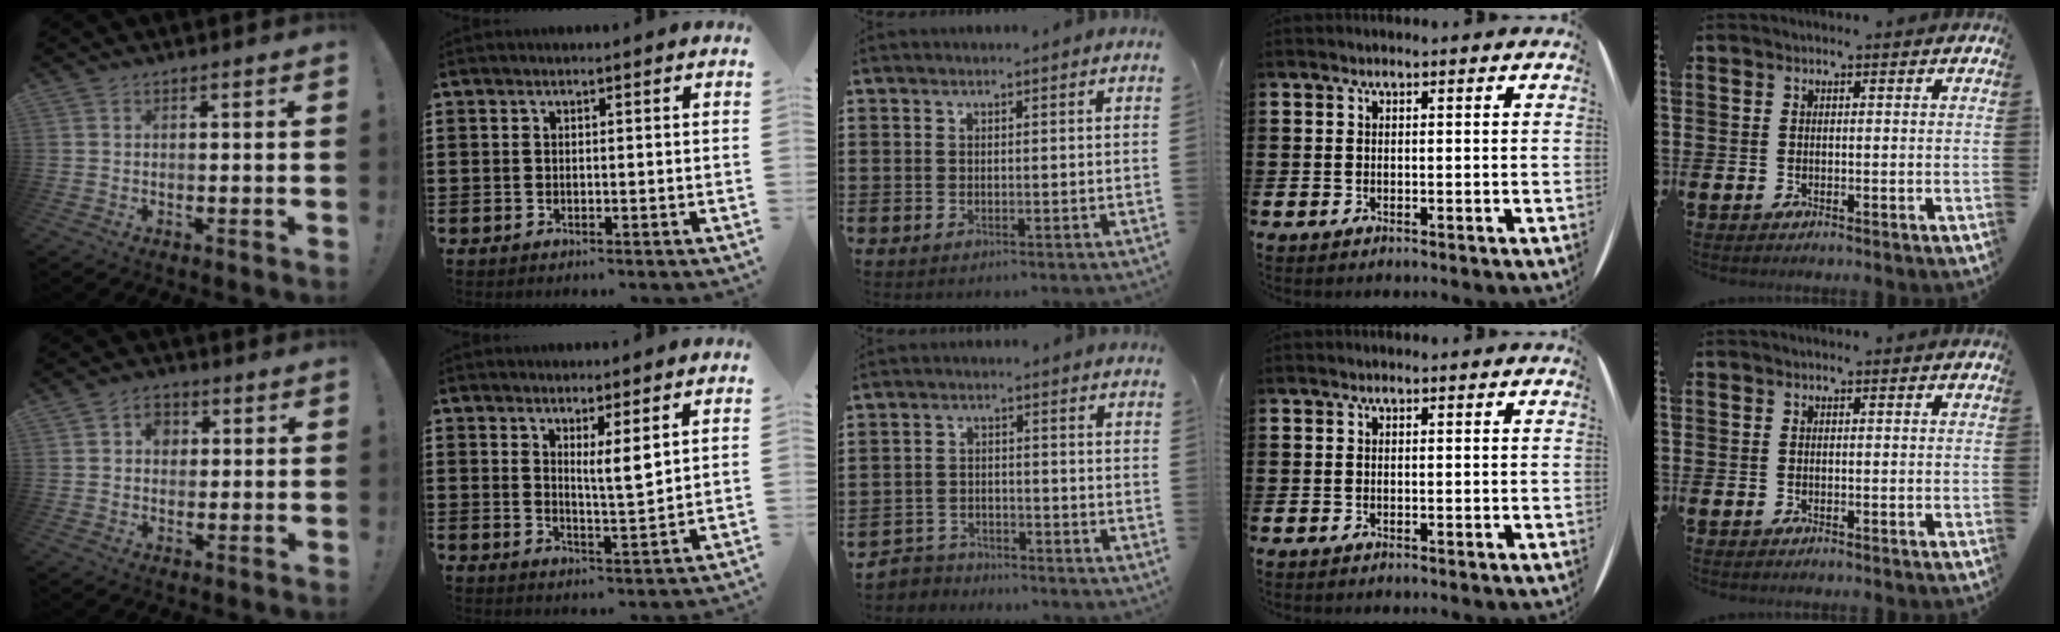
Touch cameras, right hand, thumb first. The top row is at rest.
{"thumb": {"total": 5.0, "force": [1.1, 4.2, 2.4], "torque": [-0.025, 0.001, 0.017]}, "index": {"total": 4.1, "force": [2.5, 0.1, 3.3], "torque": [-0.055, -0.014, 0.040]}, "middle": {"total": 3.4, "force": [-3.3, 0.6, -0.4], "torque": [-0.004, -0.002, -0.073]}}